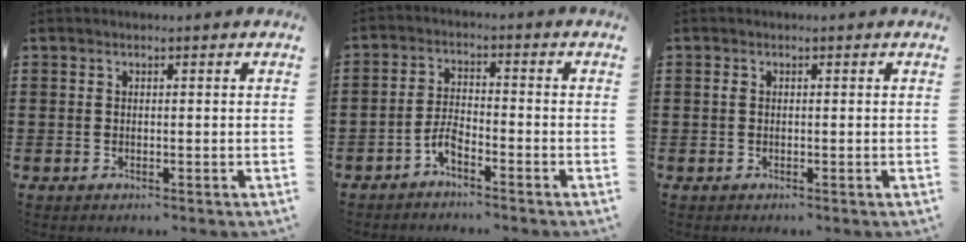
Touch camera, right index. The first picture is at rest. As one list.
[{"total": 3.4, "force": [-2.7, 0.9, 2.0], "torque": [-0.053, 0.001, -0.057]}, {"total": 0.7, "force": [0.0, 0.4, 0.5], "torque": [-0.013, 0.001, 0.000]}]